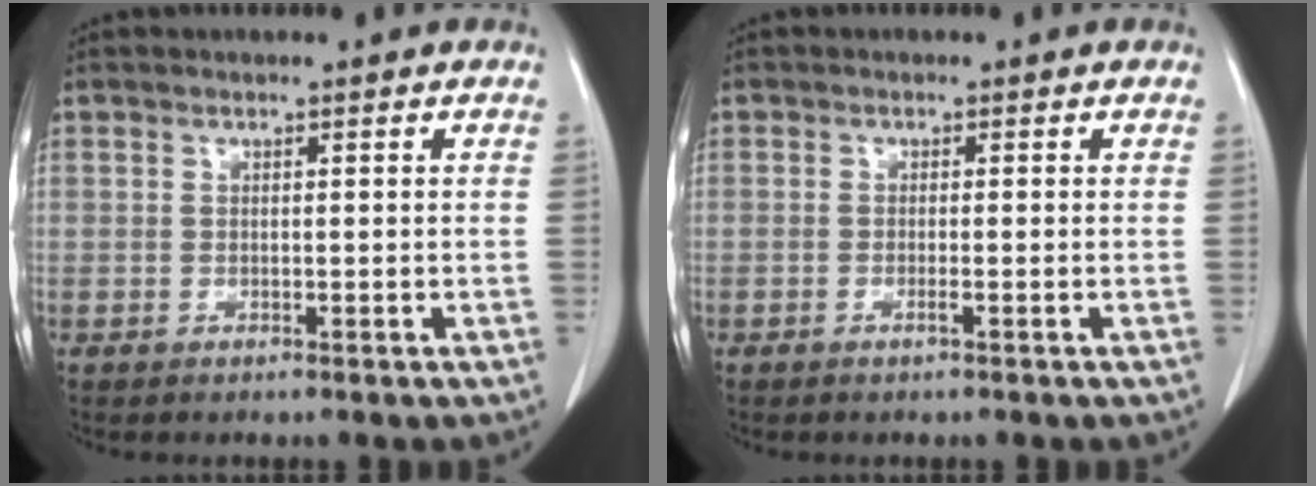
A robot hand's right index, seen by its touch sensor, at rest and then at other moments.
{"total": 0.7, "force": [-0.4, -0.1, 0.6], "torque": [-0.011, 0.001, -0.005]}